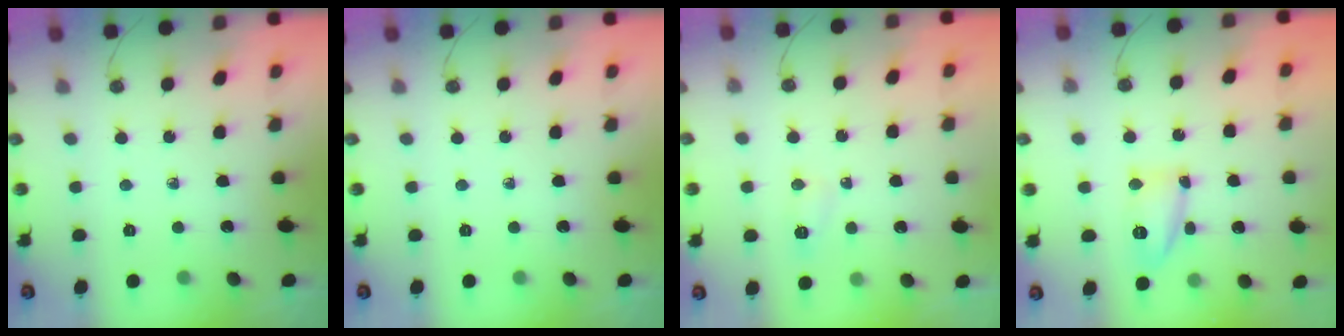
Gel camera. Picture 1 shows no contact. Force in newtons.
{"total": 0.0}
{"total": 5.0, "press": 5.0, "slide": 0.8}
{"total": 9.9, "press": 9.6, "slide": 2.3}